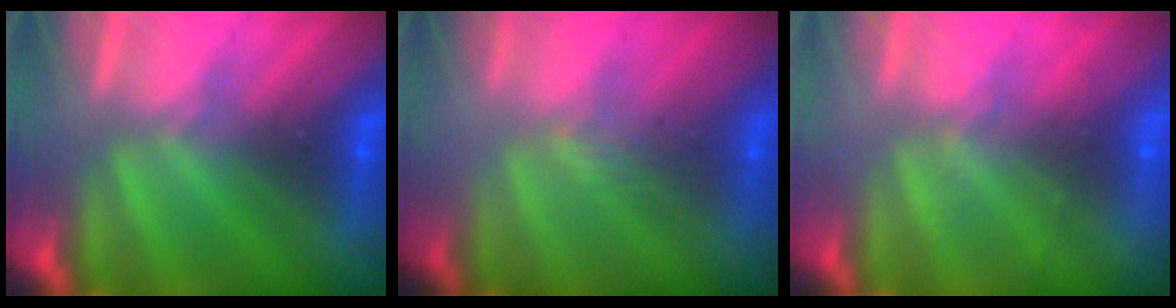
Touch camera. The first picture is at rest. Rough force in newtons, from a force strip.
{"total": 2.8}
{"total": 2.0}